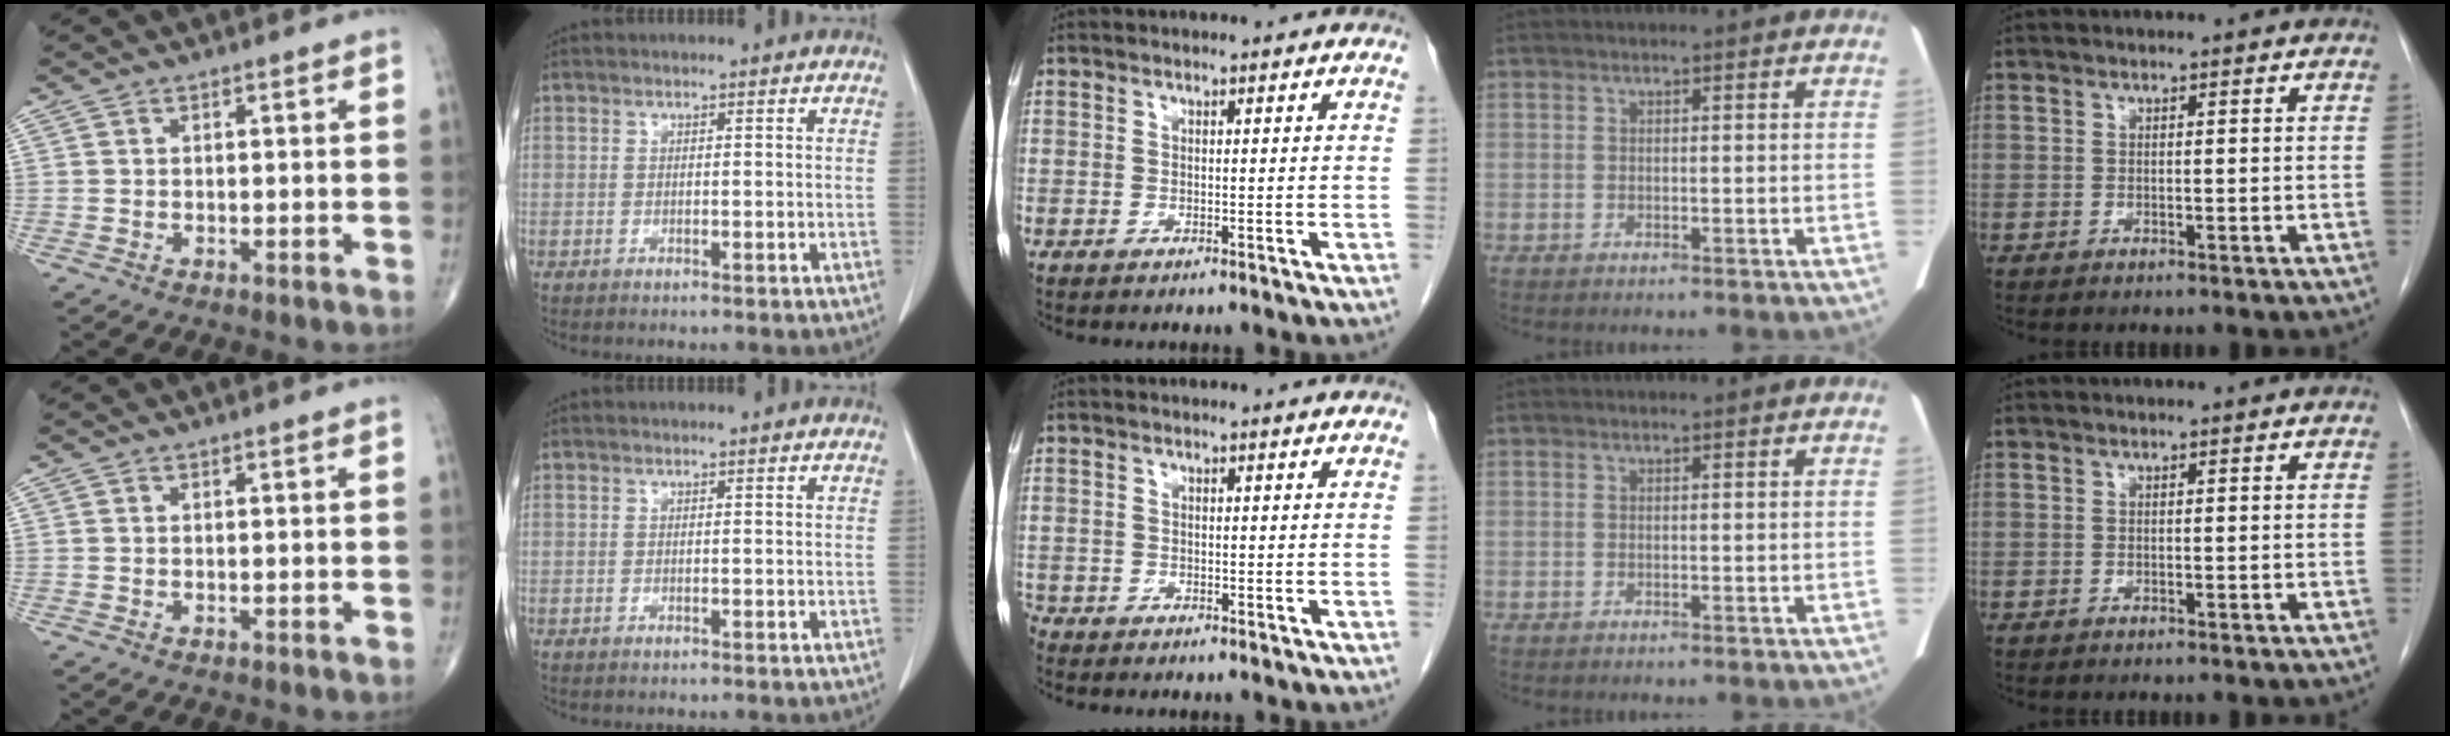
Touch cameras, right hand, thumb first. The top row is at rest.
{"middle": {"total": 2.9, "force": [-2.5, 1.3, 0.6], "torque": [-0.016, -0.001, -0.042]}}